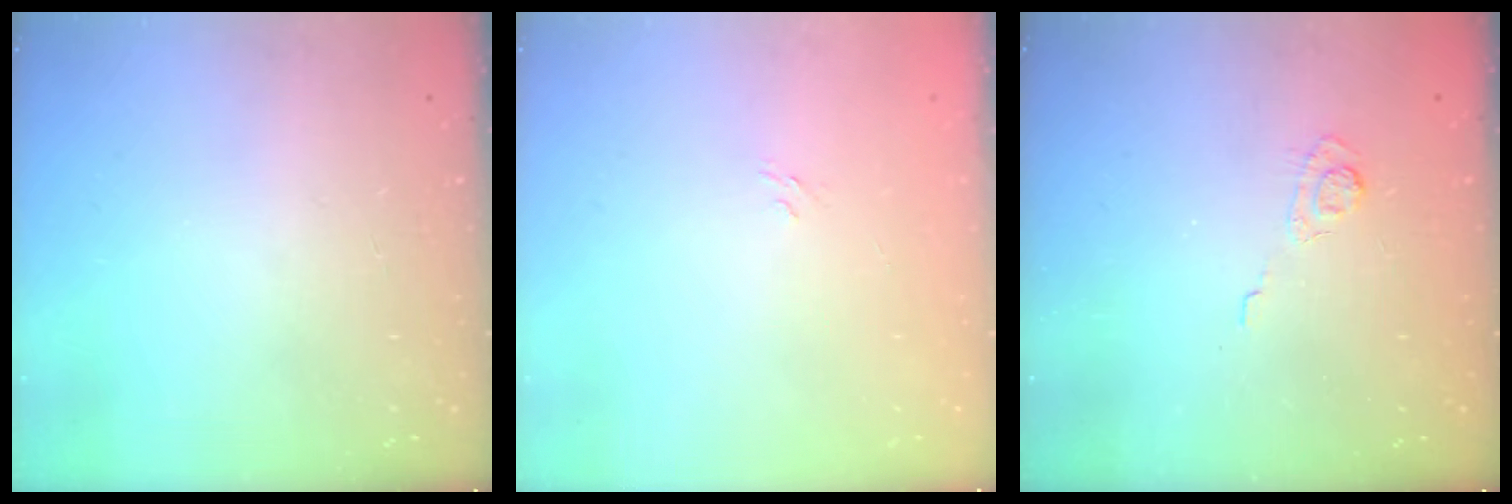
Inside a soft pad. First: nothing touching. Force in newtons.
{"total": 2.7, "press": 2.4, "slide": 1.1}
{"total": 3.2, "press": 2.8, "slide": 1.6}